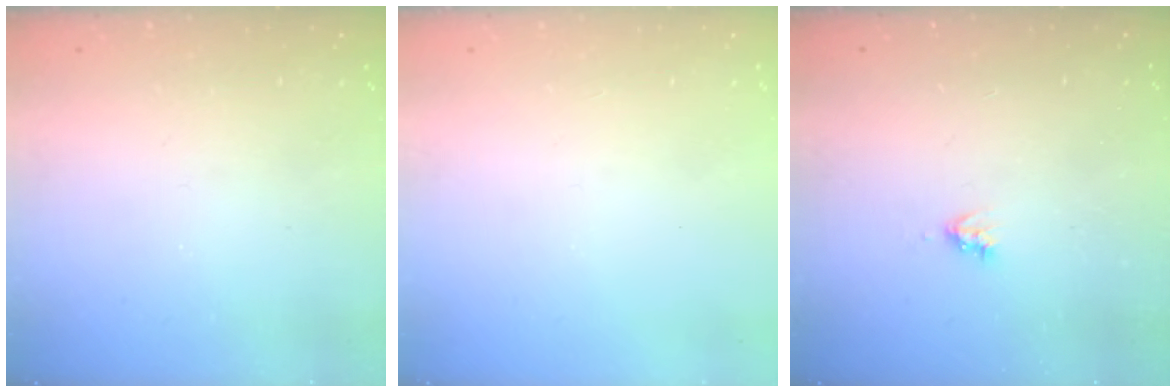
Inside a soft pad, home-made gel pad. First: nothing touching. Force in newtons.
{"total": 0.0}
{"total": 2.6, "press": 2.6, "slide": 0.4}